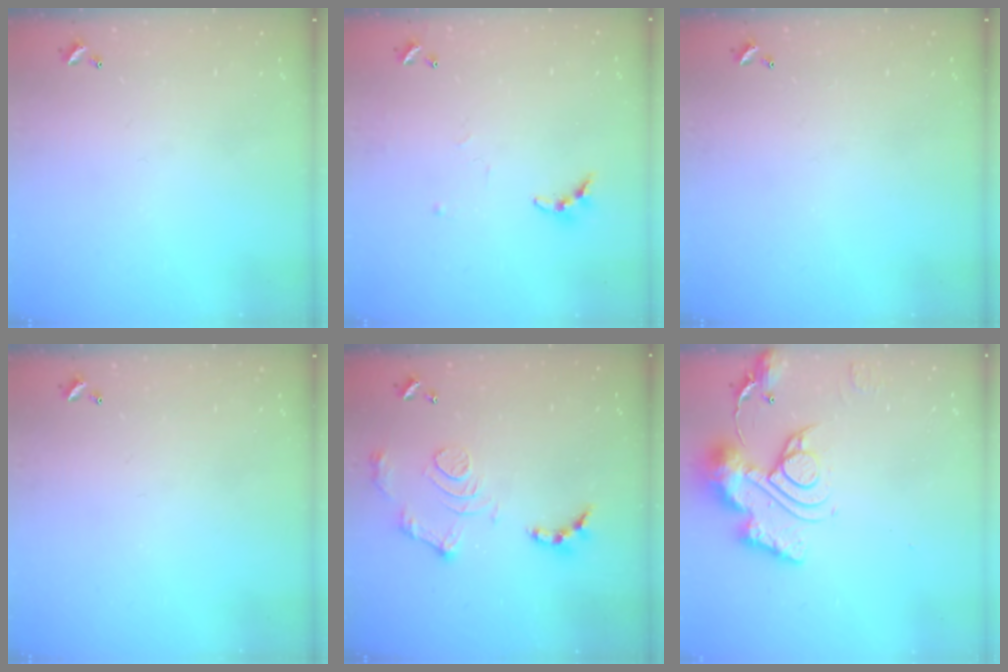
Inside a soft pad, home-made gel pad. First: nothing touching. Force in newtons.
{"total": 7.0, "press": 7.0, "slide": 0.4}
{"total": 0.0}
{"total": 0.0}
{"total": 11.8, "press": 11.7, "slide": 0.8}
{"total": 15.0, "press": 14.9, "slide": 1.6}